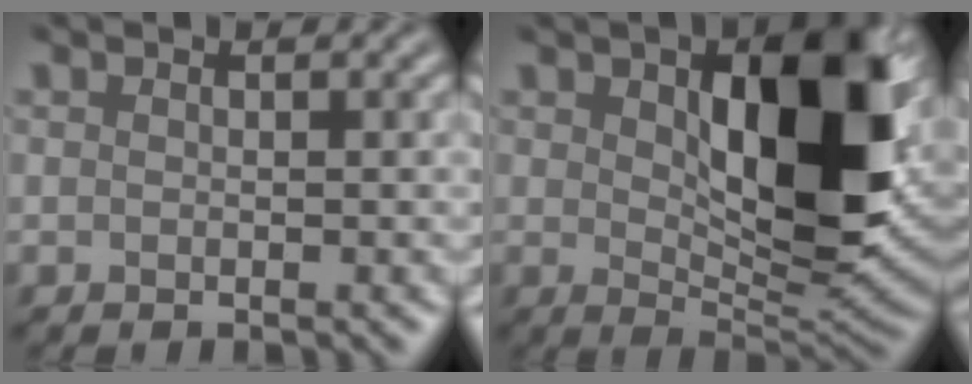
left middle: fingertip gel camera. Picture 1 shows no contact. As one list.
[{"total": 10.0, "force": [1.5, 4.2, 9.0], "torque": [-0.142, -0.007, 0.050]}]